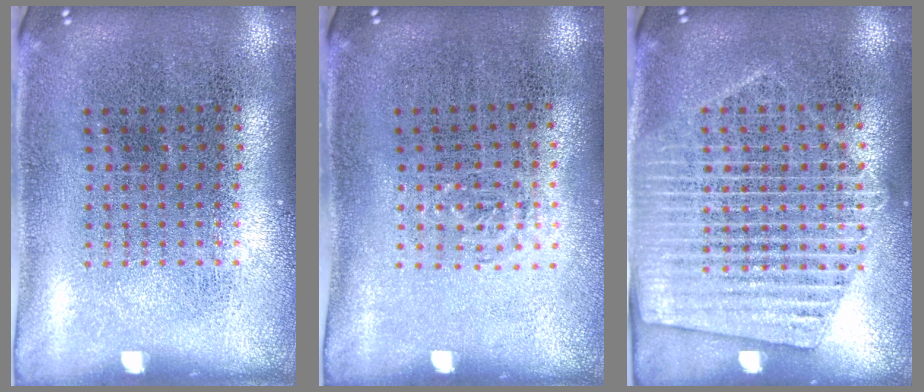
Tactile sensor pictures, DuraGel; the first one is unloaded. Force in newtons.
{"total": 0.6, "press": 0.5, "slide": 0.3}
{"total": 2.0, "press": 1.8, "slide": 0.9}